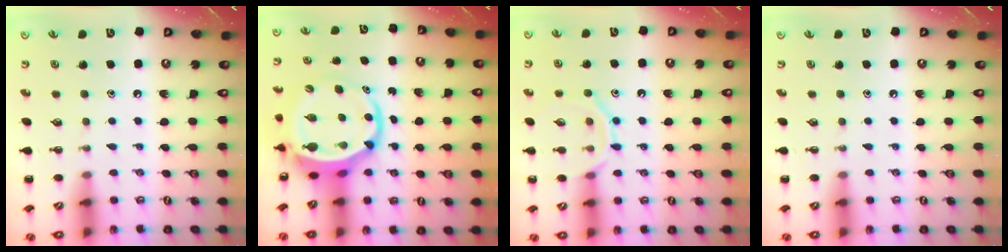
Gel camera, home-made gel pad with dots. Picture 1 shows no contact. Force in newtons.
{"total": 7.9, "press": 7.5, "slide": 2.5}
{"total": 9.8, "press": 9.8, "slide": 0.7}
{"total": 0.0}